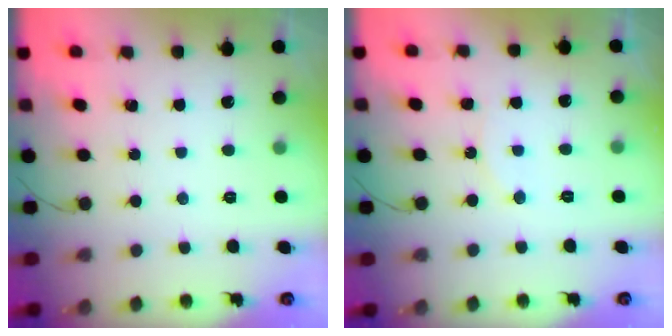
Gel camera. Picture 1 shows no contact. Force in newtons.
{"total": 5.6, "press": 5.3, "slide": 1.9}